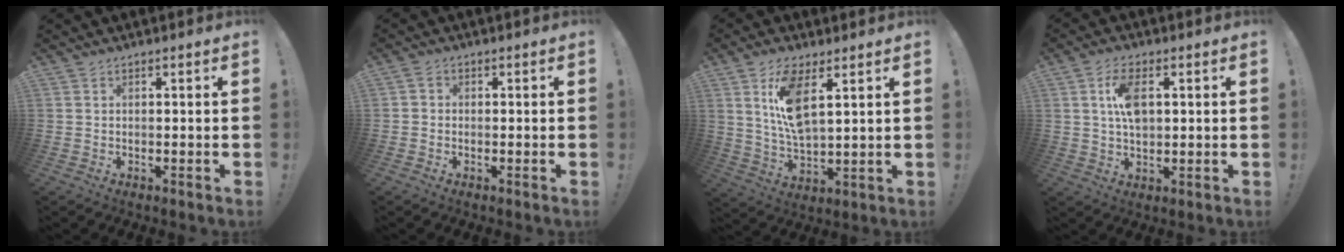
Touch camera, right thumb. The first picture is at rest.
{"total": 1.4, "force": [-0.6, 1.0, 0.8], "torque": [-0.013, 0.005, -0.010]}
{"total": 11.8, "force": [5.7, 4.6, 9.2], "torque": [-0.180, -0.024, 0.100]}
{"total": 8.6, "force": [1.8, 4.6, 7.0], "torque": [-0.119, 0.000, 0.030]}